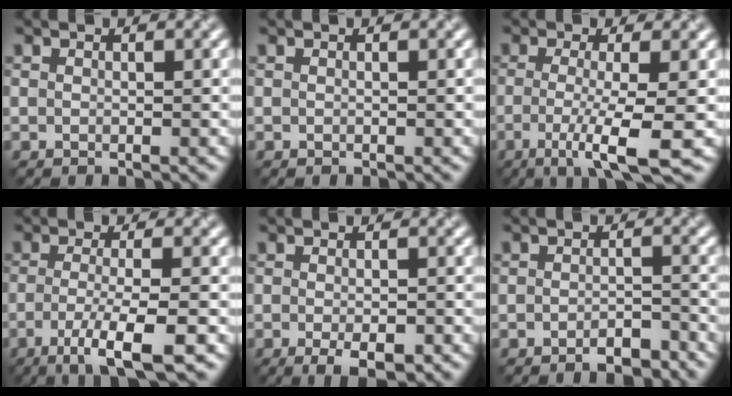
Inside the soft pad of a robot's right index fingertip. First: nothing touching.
{"total": 0.0}
{"total": 5.8, "force": [-2.0, 1.0, 5.3], "torque": [-0.095, -0.008, -0.030]}
{"total": 5.5, "force": [-3.0, 0.8, 4.6], "torque": [-0.082, 0.000, -0.049]}
{"total": 3.0, "force": [-1.9, 0.4, 2.3], "torque": [-0.044, -0.001, -0.014]}
{"total": 2.2, "force": [-2.1, 0.1, 0.6], "torque": [-0.012, 0.008, -0.025]}